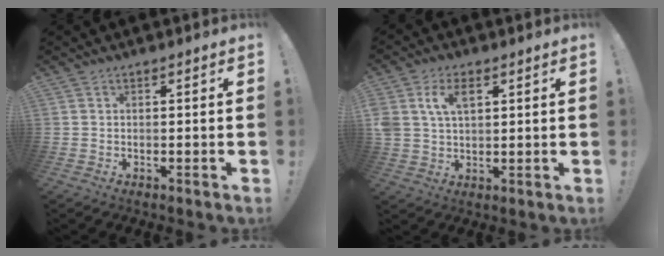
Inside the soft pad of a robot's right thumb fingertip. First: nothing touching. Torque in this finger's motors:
{"motor_torque": [0.70, 2.11, 0.73, -0.42, 0.06]}